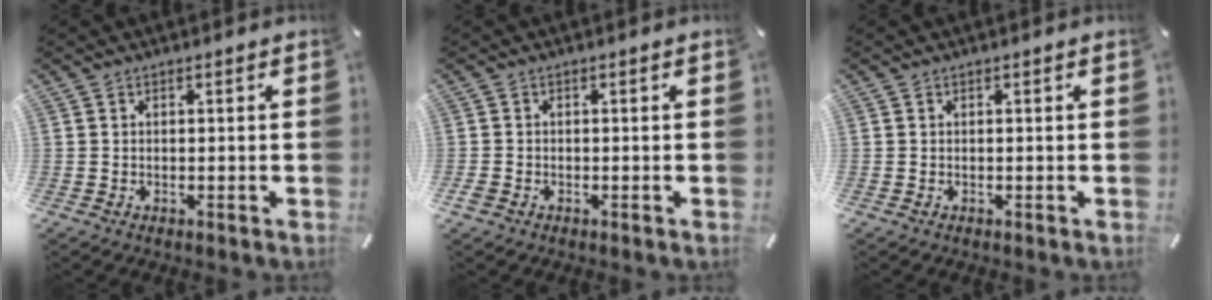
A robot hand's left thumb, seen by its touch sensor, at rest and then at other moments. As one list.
[{"total": 1.1, "force": [-0.7, 0.7, 0.5], "torque": [-0.014, -0.001, -0.017]}, {"total": 0.0}]